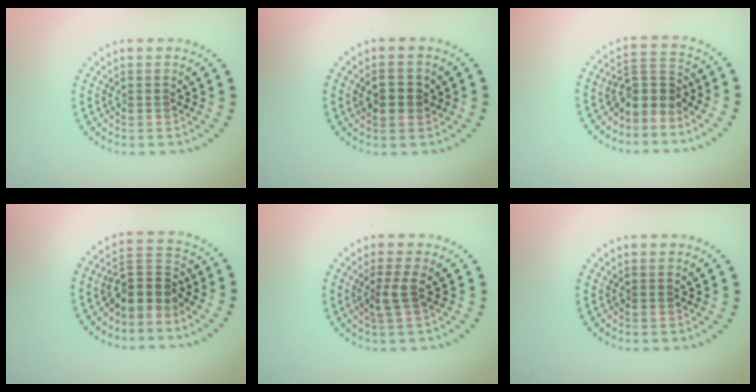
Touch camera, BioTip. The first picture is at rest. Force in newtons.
{"total": 2.5, "press": 2.5, "slide": 0.2}
{"total": 3.0, "press": 2.0, "slide": 2.2}
{"total": 3.8, "press": 3.2, "slide": 2.0}
{"total": 1.9, "press": 1.5, "slide": 1.3}
{"total": 0.0}